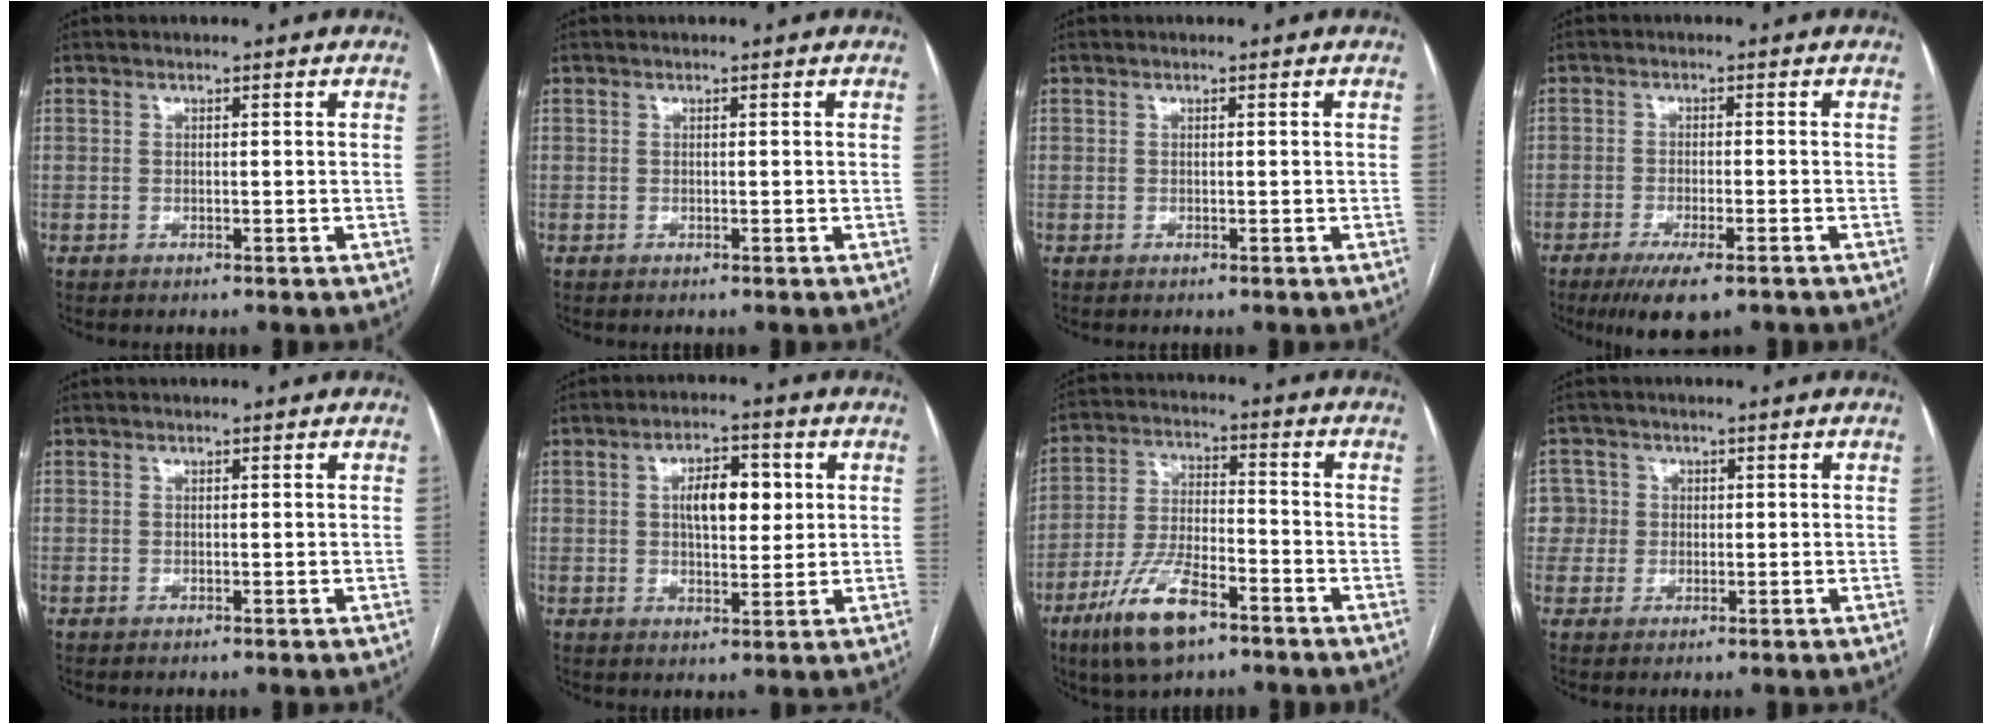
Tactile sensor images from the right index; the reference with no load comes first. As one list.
[{"total": 0.0}, {"total": 0.0}, {"total": 7.3, "force": [-4.9, 1.3, 5.2], "torque": [-0.082, -0.016, -0.075]}, {"total": 0.0}, {"total": 7.1, "force": [1.5, 3.1, 6.2], "torque": [-0.104, 0.013, 0.026]}, {"total": 12.9, "force": [-7.9, 4.1, 9.3], "torque": [-0.194, -0.006, -0.144]}, {"total": 4.4, "force": [0.7, 4.3, -0.1], "torque": [0.018, 0.017, 0.012]}]